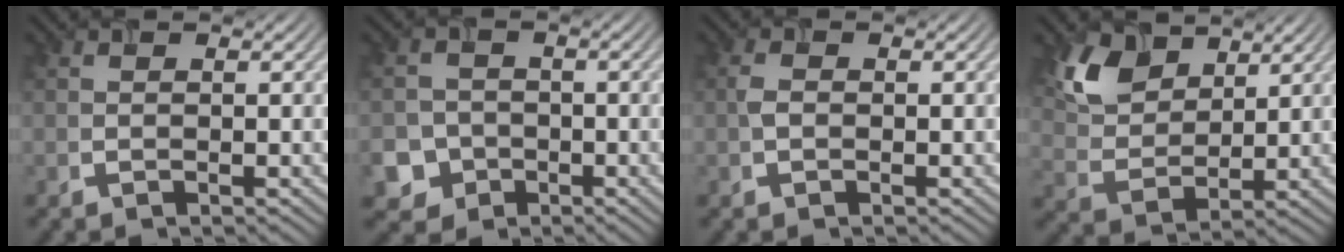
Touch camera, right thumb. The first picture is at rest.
{"total": 5.4, "force": [-2.5, 4.6, 1.2], "torque": [-0.022, -0.008, -0.067]}
{"total": 1.1, "force": [-0.2, 0.8, 0.8], "torque": [-0.016, 0.004, -0.006]}
{"total": 7.8, "force": [4.8, 4.4, 4.2], "torque": [-0.102, -0.001, 0.097]}